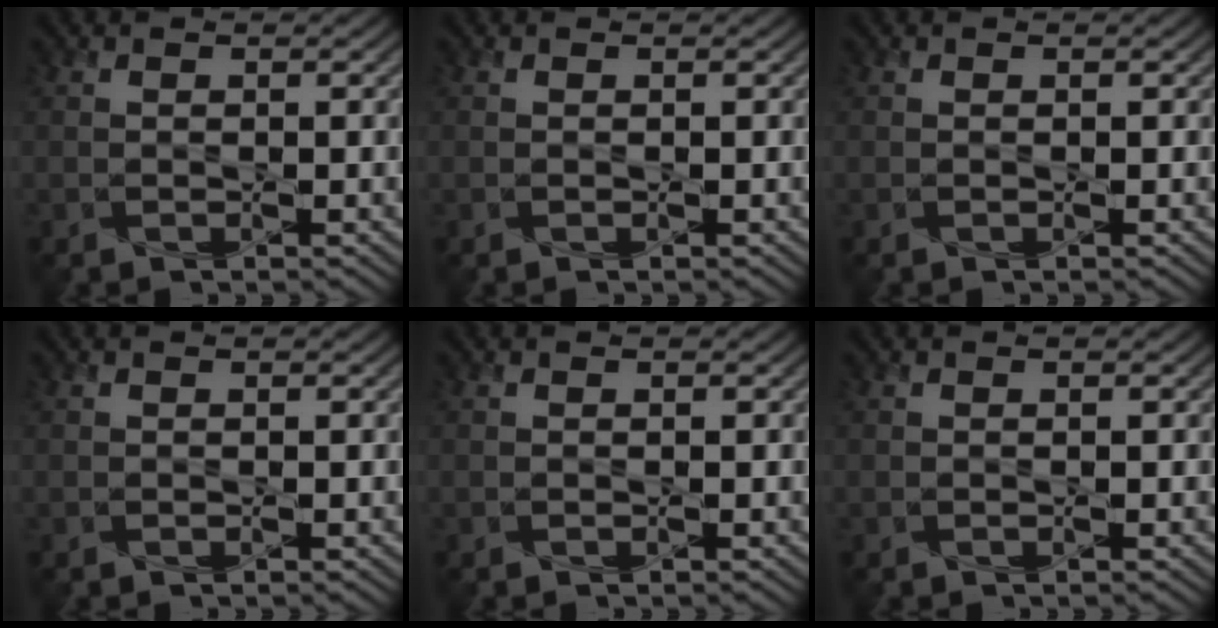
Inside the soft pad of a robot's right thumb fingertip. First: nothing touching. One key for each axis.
{"total": 0.0}
{"total": 0.0}
{"total": 0.0}
{"total": 0.0}
{"total": 0.0}